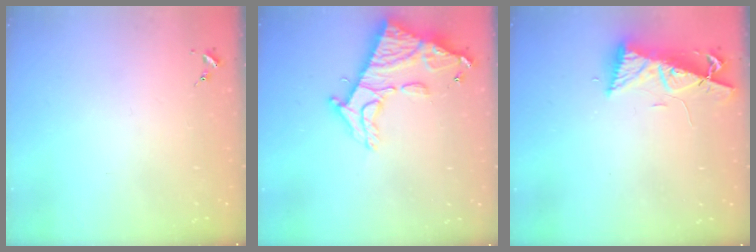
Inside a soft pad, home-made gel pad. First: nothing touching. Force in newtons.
{"total": 16.7, "press": 16.6, "slide": 1.7}
{"total": 8.5, "press": 8.4, "slide": 0.9}